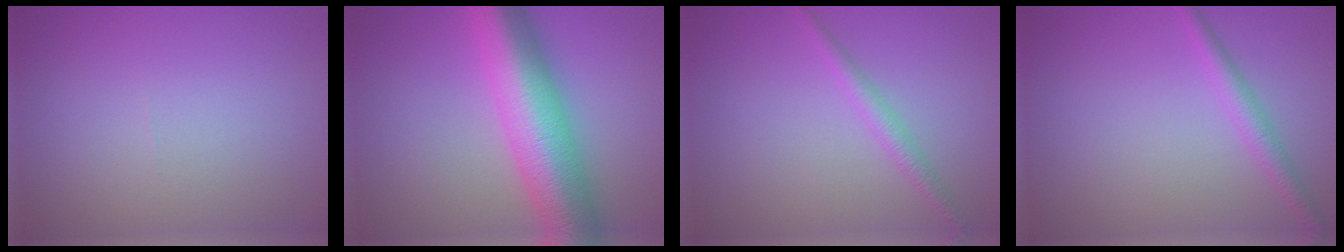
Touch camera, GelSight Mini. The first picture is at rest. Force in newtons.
{"total": 10.7, "press": 10.7, "slide": 0.1}
{"total": 1.7, "press": 1.7, "slide": 0.0}
{"total": 2.1, "press": 2.1, "slide": 0.1}